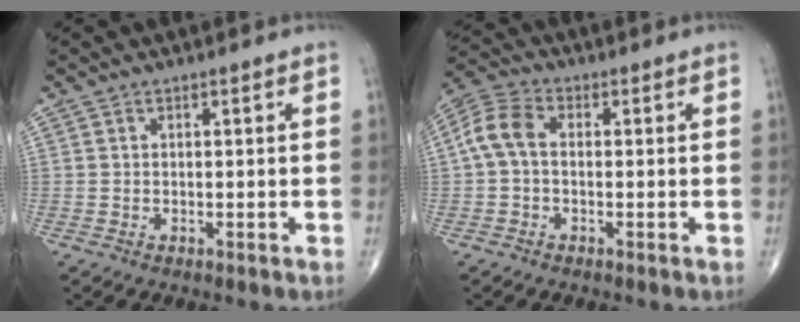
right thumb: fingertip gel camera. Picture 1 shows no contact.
{"total": 6.5, "force": [0.0, 4.2, 5.0], "torque": [-0.102, 0.020, -0.010]}